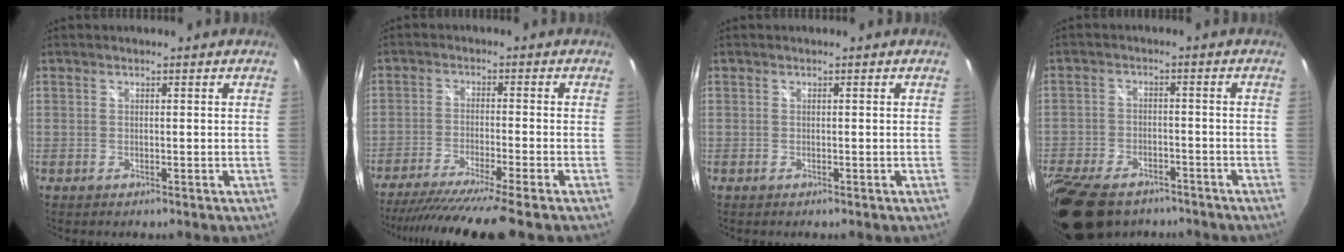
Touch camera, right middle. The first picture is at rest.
{"total": 13.8, "force": [-11.8, -1.6, 7.1], "torque": [-0.137, -0.037, -0.191]}
{"total": 0.0}
{"total": 17.6, "force": [-12.4, 9.2, 8.3], "torque": [-0.218, -0.025, -0.208]}